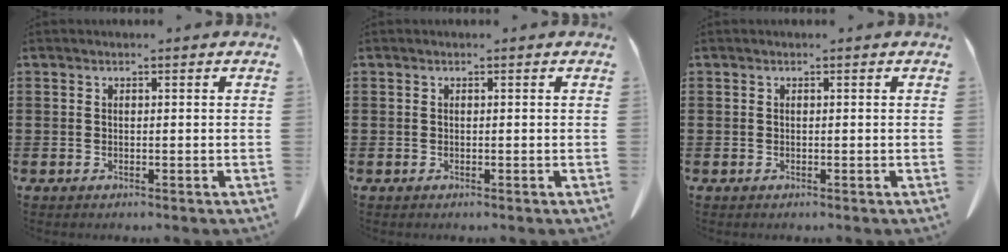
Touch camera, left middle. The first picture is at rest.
{"total": 0.0}
{"total": 0.0}